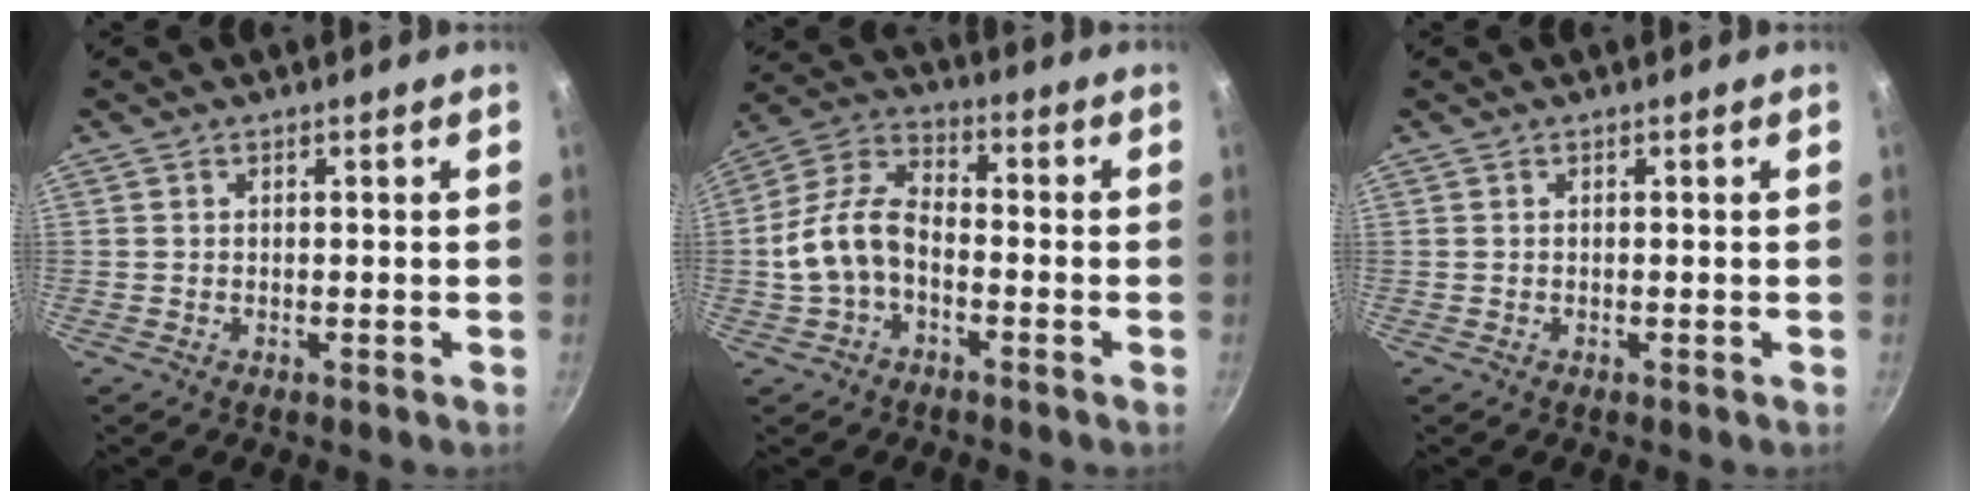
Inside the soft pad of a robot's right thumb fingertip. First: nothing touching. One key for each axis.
{"total": 10.9, "fx": -2.5, "fy": 6.7, "fz": 8.2, "tx": -0.145, "ty": 0.046, "tz": -0.060}
{"total": 0.0}